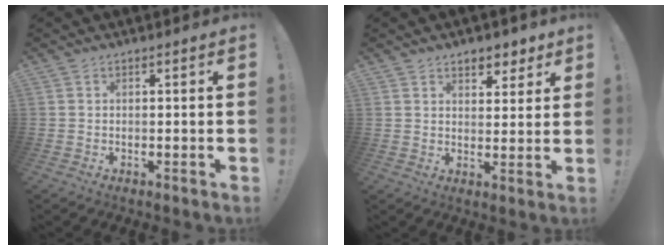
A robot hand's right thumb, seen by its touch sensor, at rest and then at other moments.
{"total": 5.7, "force": [4.1, 3.5, 1.7], "torque": [-0.006, -0.029, 0.072]}